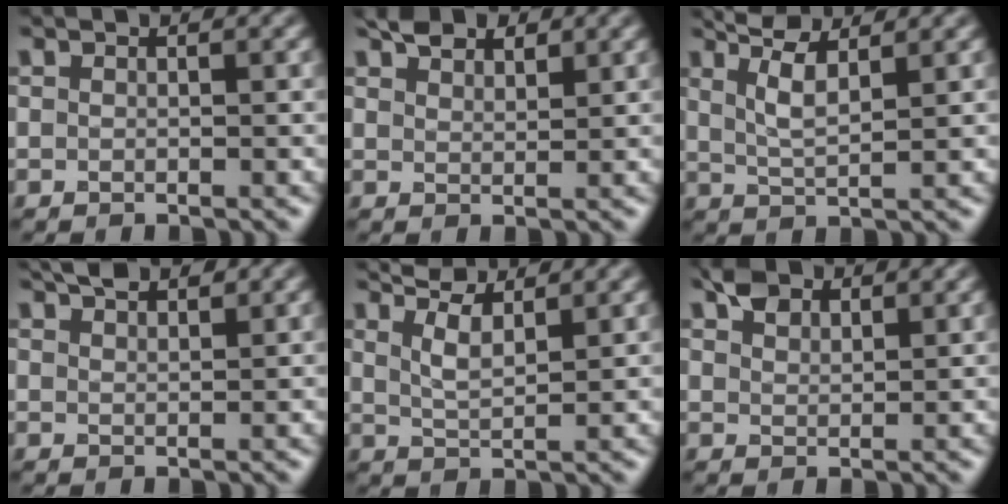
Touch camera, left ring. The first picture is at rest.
{"total": 2.6, "force": [2.1, 1.2, 1.0], "torque": [-0.016, 0.005, 0.039]}
{"total": 4.5, "force": [3.0, 1.0, 3.2], "torque": [-0.061, 0.014, 0.050]}
{"total": 2.4, "force": [2.0, 0.7, 1.2], "torque": [-0.013, 0.007, 0.035]}
{"total": 3.9, "force": [3.2, 0.9, 2.1], "torque": [-0.045, 0.009, 0.054]}
{"total": 2.7, "force": [2.0, 1.5, 1.1], "torque": [-0.022, 0.004, 0.037]}